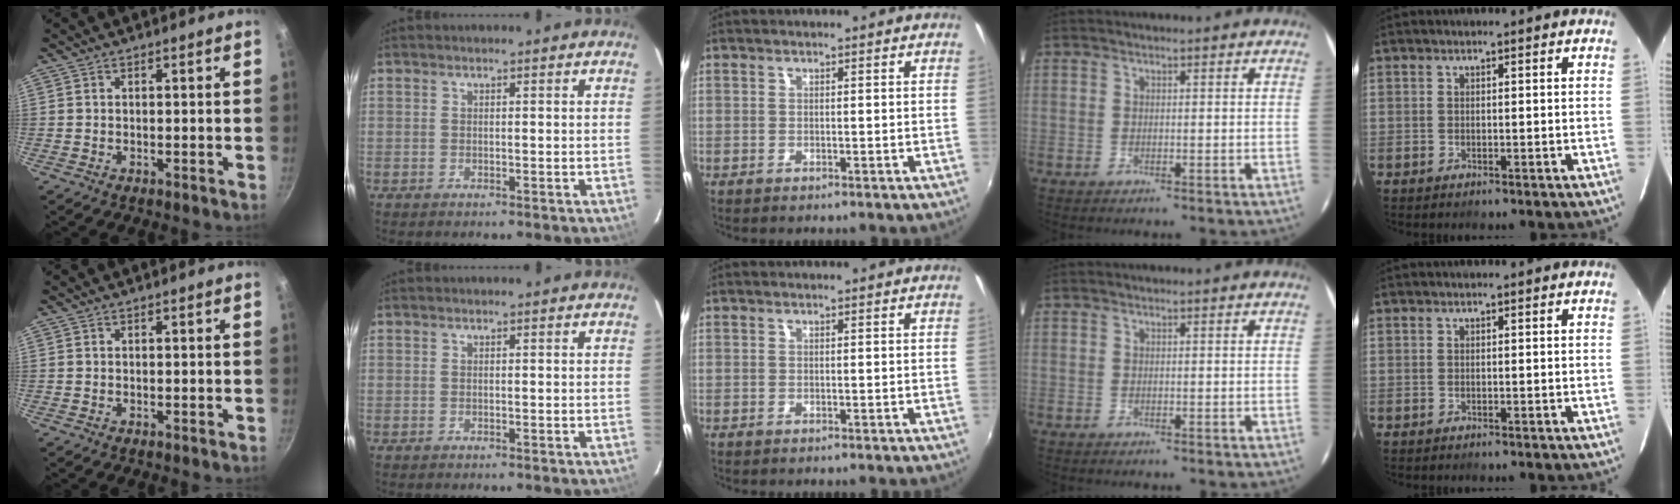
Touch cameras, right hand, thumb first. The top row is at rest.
{}